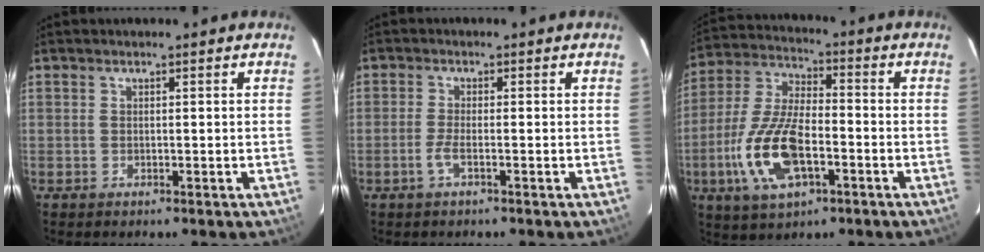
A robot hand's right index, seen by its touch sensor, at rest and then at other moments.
{"total": 2.4, "force": [-1.2, 0.2, 2.0], "torque": [-0.047, 0.000, -0.027]}
{"total": 15.6, "force": [-5.2, 6.7, 13.1], "torque": [-0.286, -0.005, -0.096]}